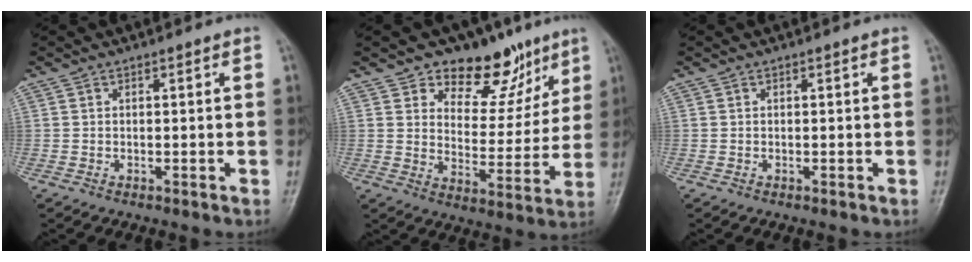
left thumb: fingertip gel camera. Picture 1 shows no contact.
{"total": 13.8, "force": [9.4, 8.1, 5.9], "torque": [-0.024, -0.050, 0.145]}
{"total": 0.0}